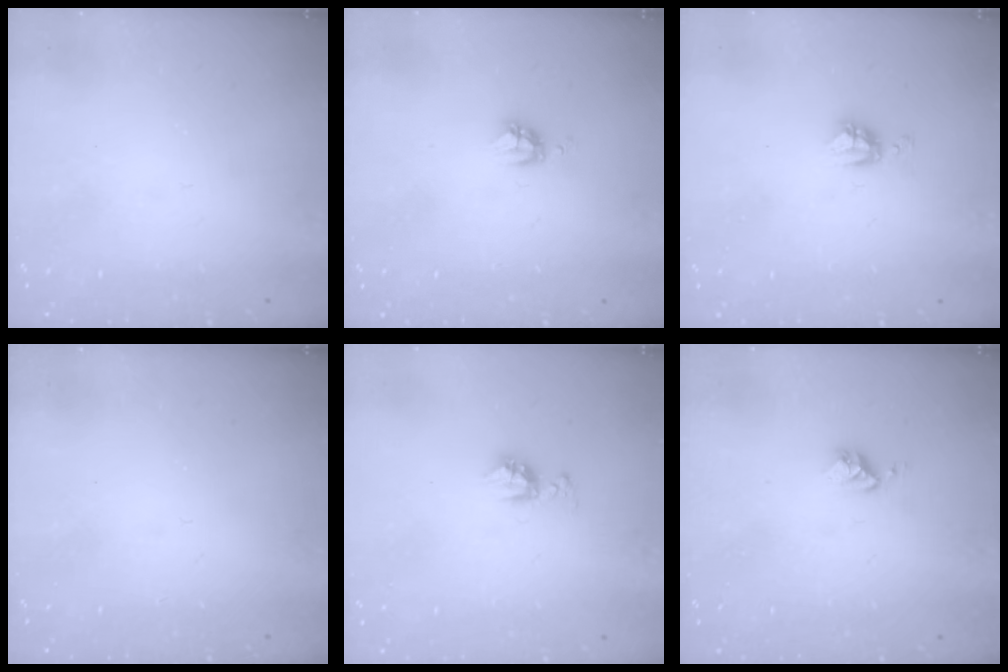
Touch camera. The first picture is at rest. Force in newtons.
{"total": 4.1, "press": 4.1, "slide": 0.5}
{"total": 3.8, "press": 3.8, "slide": 0.5}
{"total": 0.0}
{"total": 5.9, "press": 5.9, "slide": 0.6}
{"total": 4.3, "press": 4.3, "slide": 0.6}